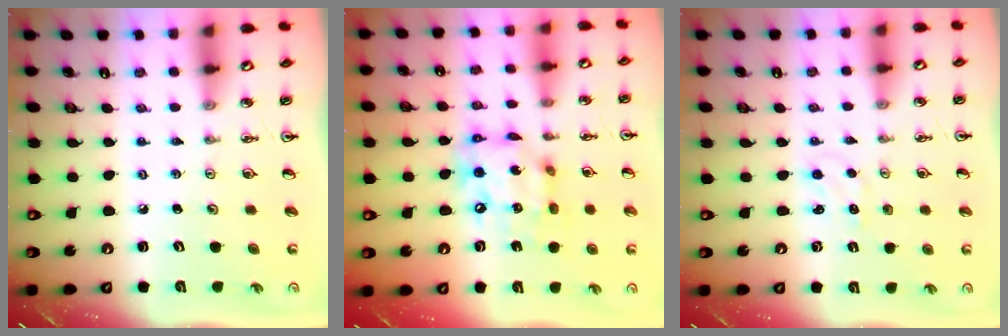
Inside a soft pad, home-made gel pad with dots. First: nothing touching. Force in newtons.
{"total": 14.0, "press": 13.9, "slide": 1.5}
{"total": 2.3, "press": 2.3, "slide": 0.2}